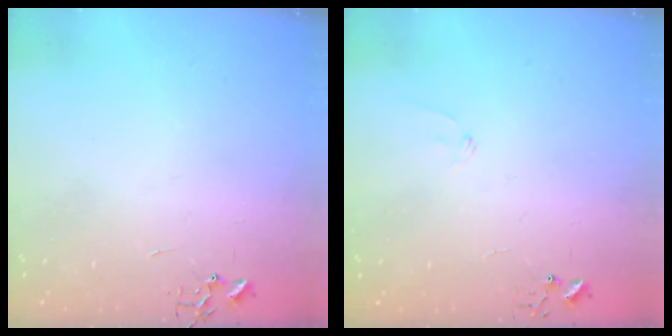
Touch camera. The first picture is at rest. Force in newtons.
{"total": 5.5, "press": 5.5, "slide": 0.6}